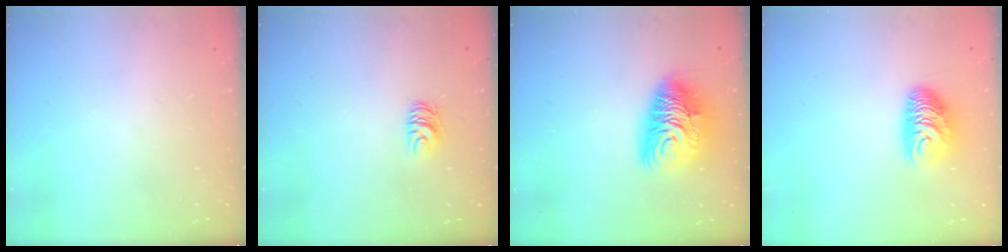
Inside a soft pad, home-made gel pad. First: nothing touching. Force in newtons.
{"total": 5.5, "press": 5.5, "slide": 0.4}
{"total": 13.9, "press": 13.8, "slide": 1.5}
{"total": 9.8, "press": 9.8, "slide": 0.9}